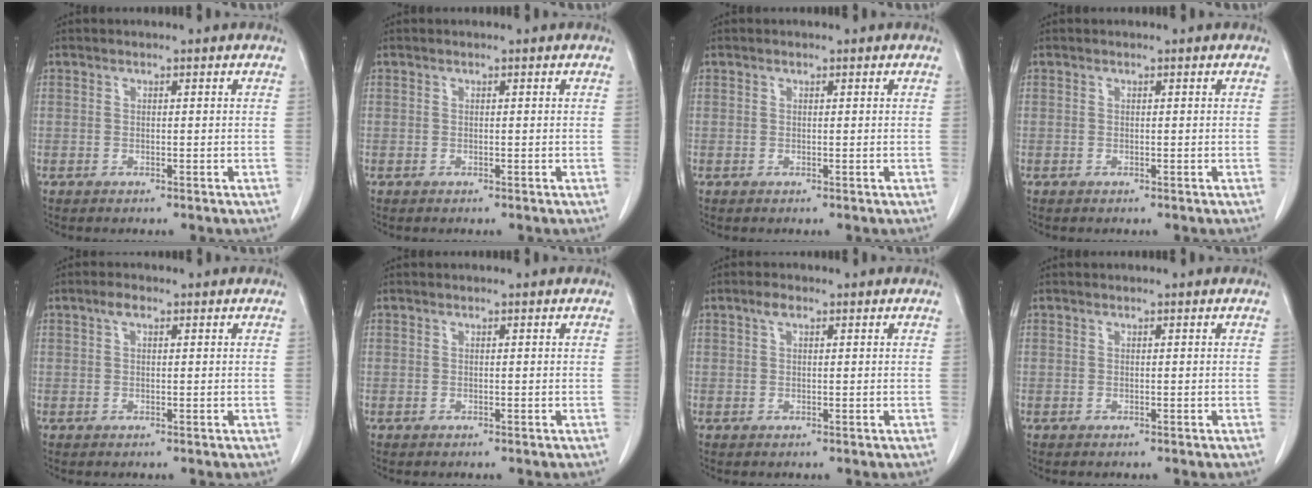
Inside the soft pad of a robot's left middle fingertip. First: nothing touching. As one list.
[{"total": 0.0}, {"total": 0.0}, {"total": 0.0}, {"total": 1.6, "force": [0.8, 0.7, 1.2], "torque": [-0.026, 0.009, 0.015]}, {"total": 0.0}, {"total": 1.5, "force": [0.8, 0.7, 1.1], "torque": [-0.024, 0.009, 0.014]}, {"total": 0.0}]